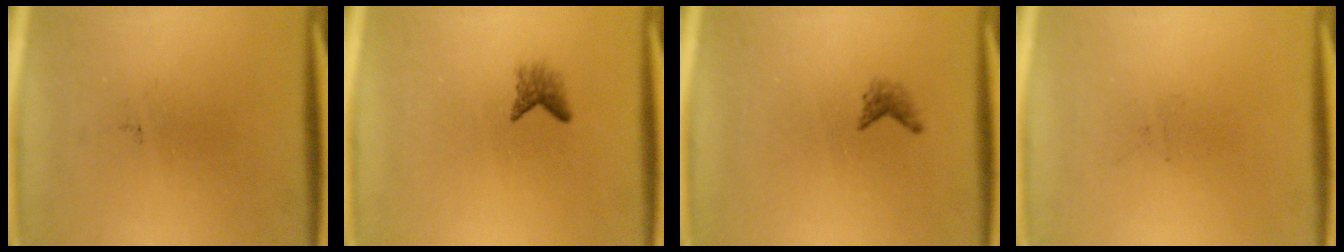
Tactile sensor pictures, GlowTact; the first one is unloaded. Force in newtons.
{"total": 1.6}
{"total": 1.1}
{"total": 0.0}